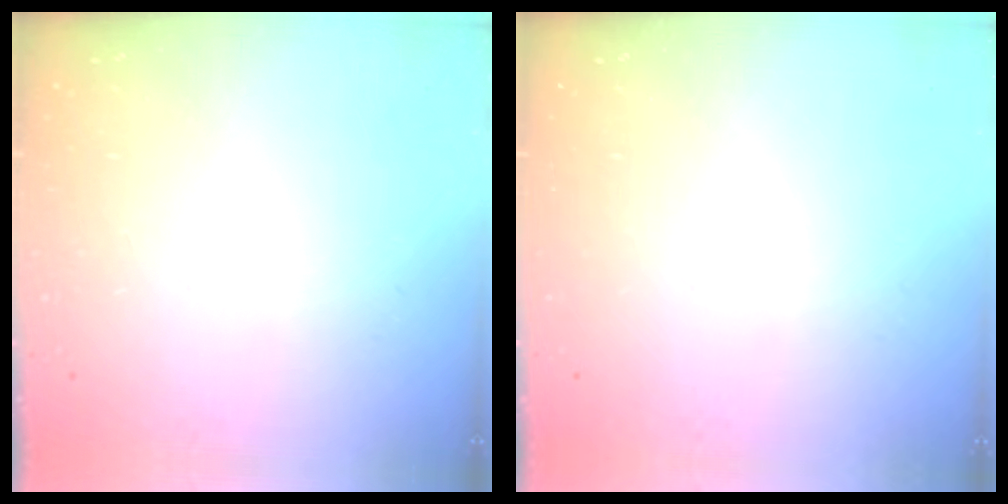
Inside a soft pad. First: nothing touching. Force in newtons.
{"total": 0.0}